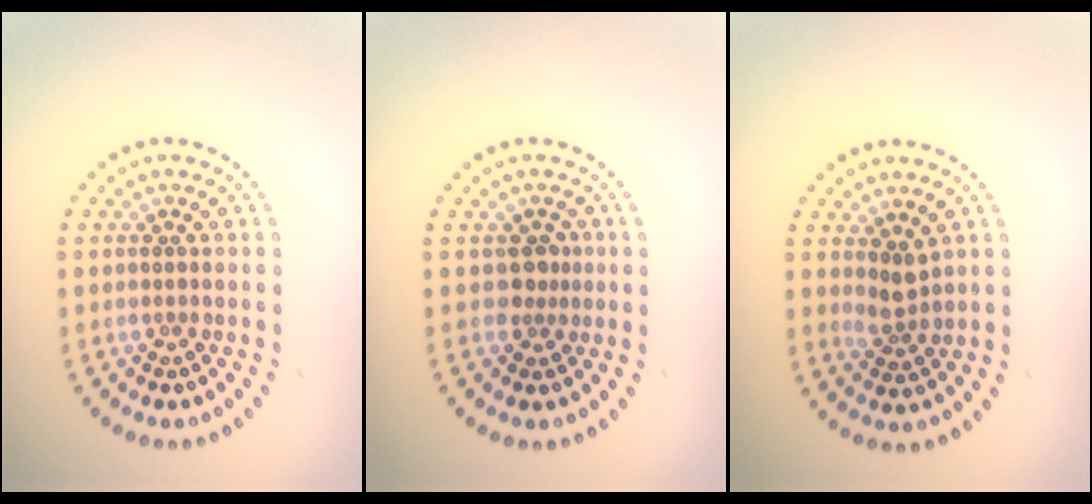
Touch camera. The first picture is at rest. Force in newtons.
{"total": 1.4, "press": 1.0, "slide": 1.0}
{"total": 1.8, "press": 1.3, "slide": 1.2}